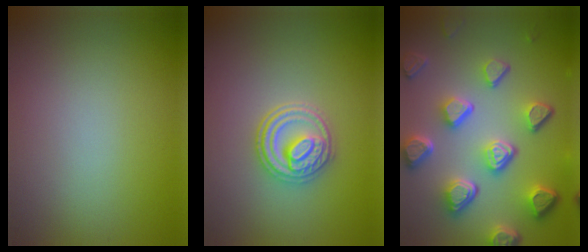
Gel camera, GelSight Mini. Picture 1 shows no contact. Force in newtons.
{"total": 3.6, "press": 3.3, "slide": 1.5}
{"total": 7.6, "press": 5.7, "slide": 5.1}